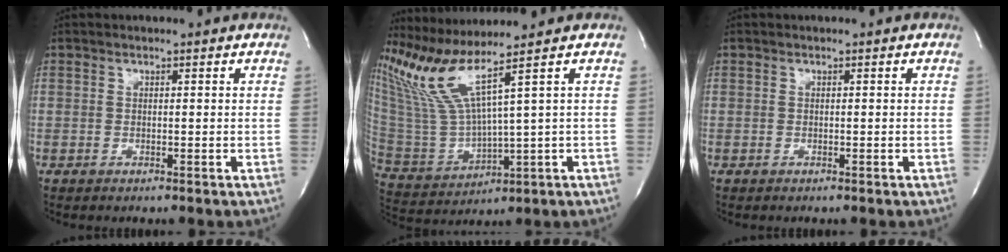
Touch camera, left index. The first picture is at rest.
{"total": 9.6, "force": [6.9, -2.8, 6.1], "torque": [-0.140, -0.013, 0.156]}
{"total": 0.0}